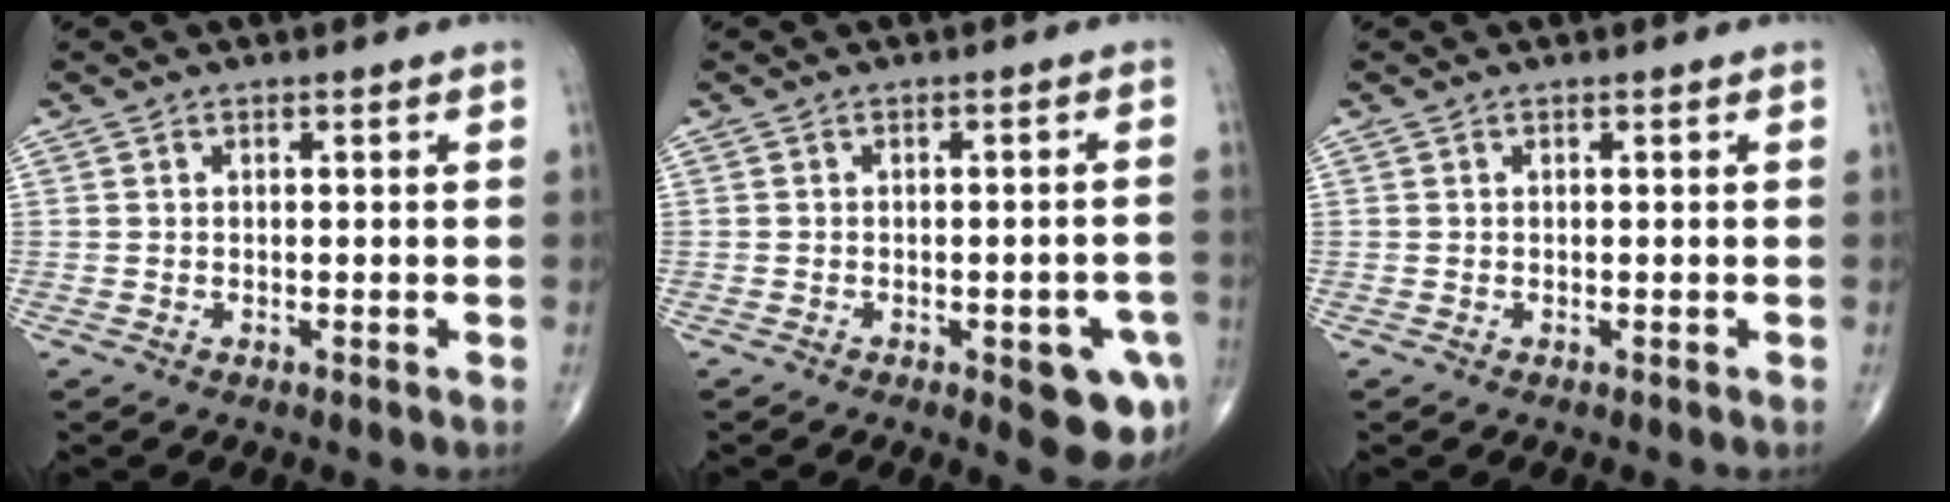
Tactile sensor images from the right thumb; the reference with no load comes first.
{"total": 8.8, "force": [-3.5, 3.2, 7.4], "torque": [-0.067, 0.009, -0.036]}
{"total": 0.0}